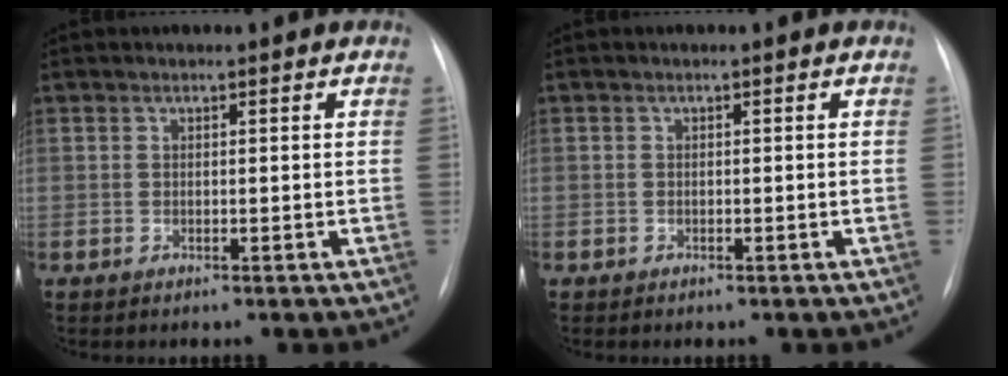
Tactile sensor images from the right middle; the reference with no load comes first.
{"total": 0.0}